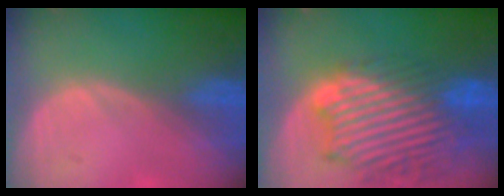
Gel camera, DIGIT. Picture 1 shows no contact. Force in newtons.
{"total": 13.6, "press": 11.7, "slide": 6.8}